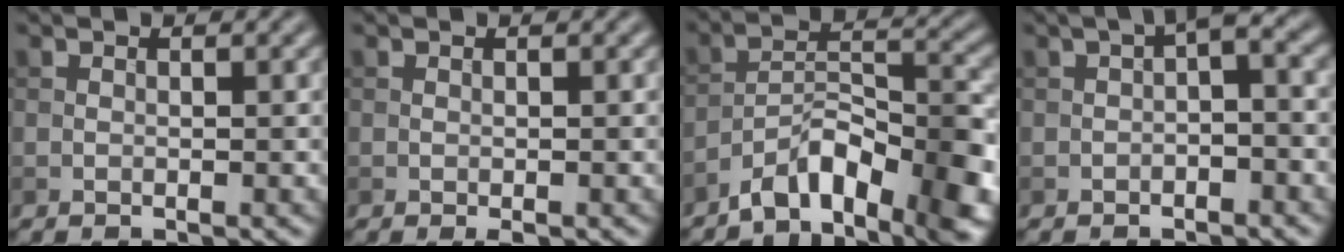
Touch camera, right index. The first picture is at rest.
{"total": 0.8, "force": [-0.5, 0.3, 0.6], "torque": [-0.009, -0.003, -0.006]}
{"total": 8.6, "force": [-5.8, 2.9, 5.7], "torque": [-0.084, 0.008, -0.101]}
{"total": 2.9, "force": [-0.2, 1.1, 2.6], "torque": [-0.036, 0.013, -0.009]}